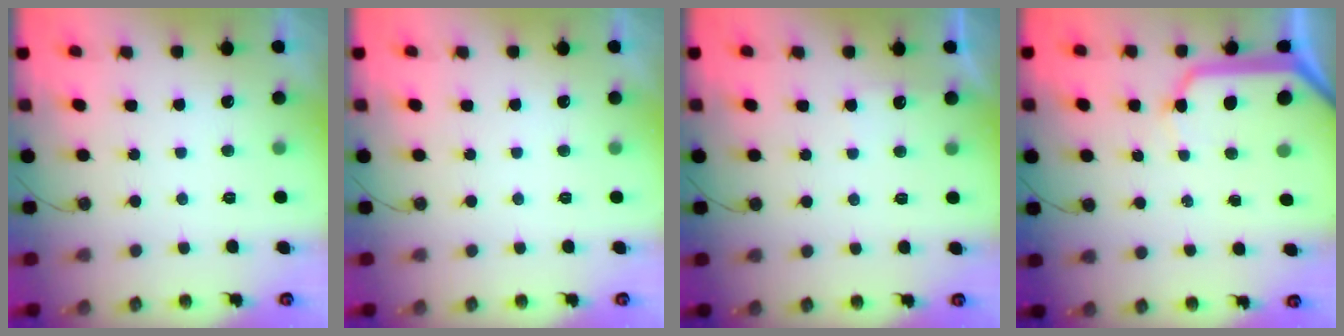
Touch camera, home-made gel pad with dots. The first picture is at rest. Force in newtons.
{"total": 0.0}
{"total": 2.8, "press": 2.7, "slide": 0.4}
{"total": 11.9, "press": 11.8, "slide": 1.4}